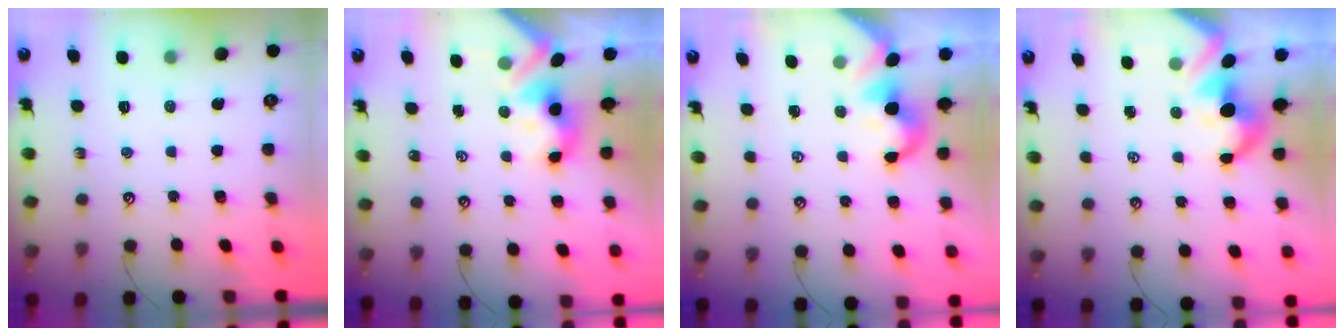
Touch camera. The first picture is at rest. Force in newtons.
{"total": 3.2, "press": 3.2, "slide": 0.3}
{"total": 0.6, "press": 0.5, "slide": 0.3}
{"total": 1.7, "press": 1.3, "slide": 1.1}